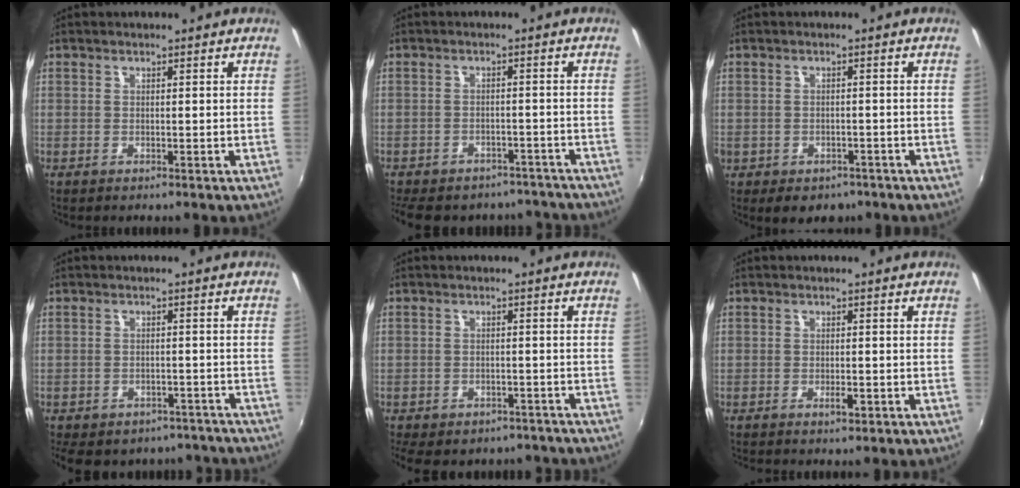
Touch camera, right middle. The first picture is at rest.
{"total": 16.8, "force": [-14.2, 7.0, 5.6], "torque": [-0.134, 0.011, -0.172]}
{"total": 5.7, "force": [-3.4, 4.1, 2.2], "torque": [-0.054, -0.013, -0.041]}
{"total": 14.3, "force": [-11.6, 6.7, 5.0], "torque": [-0.117, 0.003, -0.133]}
{"total": 11.5, "force": [-9.2, 5.3, 4.3], "torque": [-0.108, -0.005, -0.115]}
{"total": 1.4, "force": [-0.9, 0.4, 1.1], "torque": [-0.021, 0.000, -0.014]}